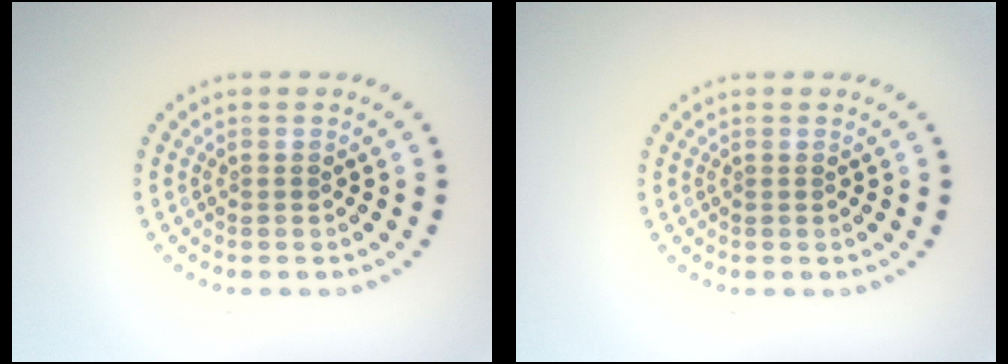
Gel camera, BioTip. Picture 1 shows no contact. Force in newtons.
{"total": 0.0}